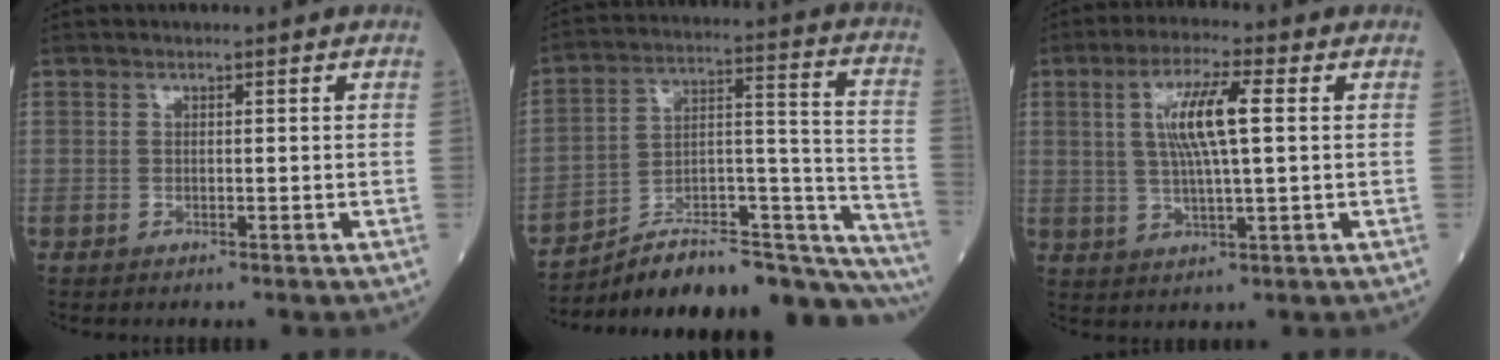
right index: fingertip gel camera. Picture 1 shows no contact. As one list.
[{"total": 27.0, "force": [-24.2, 4.2, 11.3], "torque": [-0.101, 0.039, -0.349]}, {"total": 8.5, "force": [1.8, 0.8, 8.2], "torque": [-0.162, 0.006, 0.033]}]